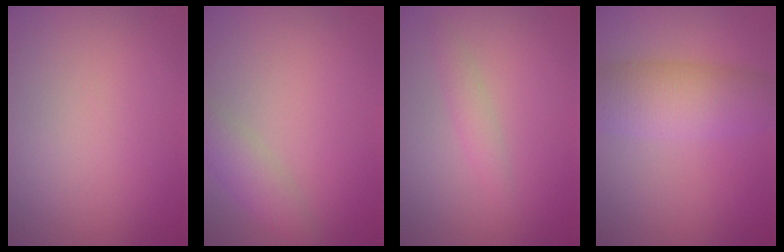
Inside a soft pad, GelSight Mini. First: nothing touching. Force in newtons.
{"total": 2.5, "press": 2.5, "slide": 0.1}
{"total": 1.3, "press": 1.3, "slide": 0.0}
{"total": 6.3, "press": 6.3, "slide": 0.2}